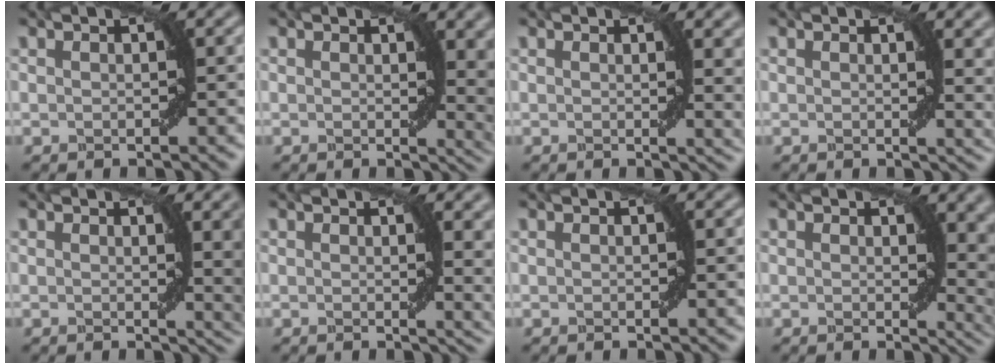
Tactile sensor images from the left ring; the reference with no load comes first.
{"total": 5.5, "force": [1.3, 2.3, 4.8], "torque": [-0.041, -0.009, 0.024]}
{"total": 4.3, "force": [1.0, 1.3, 4.0], "torque": [-0.039, -0.003, 0.016]}
{"total": 4.0, "force": [1.1, 1.2, 3.7], "torque": [-0.034, -0.002, 0.018]}
{"total": 6.7, "force": [1.1, 2.1, 6.2], "torque": [-0.047, -0.002, 0.020]}
{"total": 5.2, "force": [1.1, 1.8, 4.7], "torque": [-0.037, -0.005, 0.021]}
{"total": 0.0}
{"total": 5.3, "force": [1.3, 2.5, 4.5], "torque": [-0.039, -0.010, 0.025]}